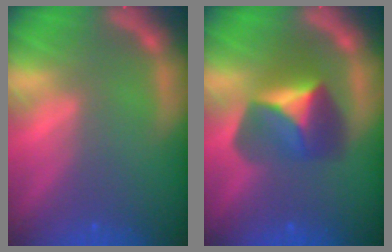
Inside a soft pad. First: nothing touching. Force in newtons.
{"total": 5.9}